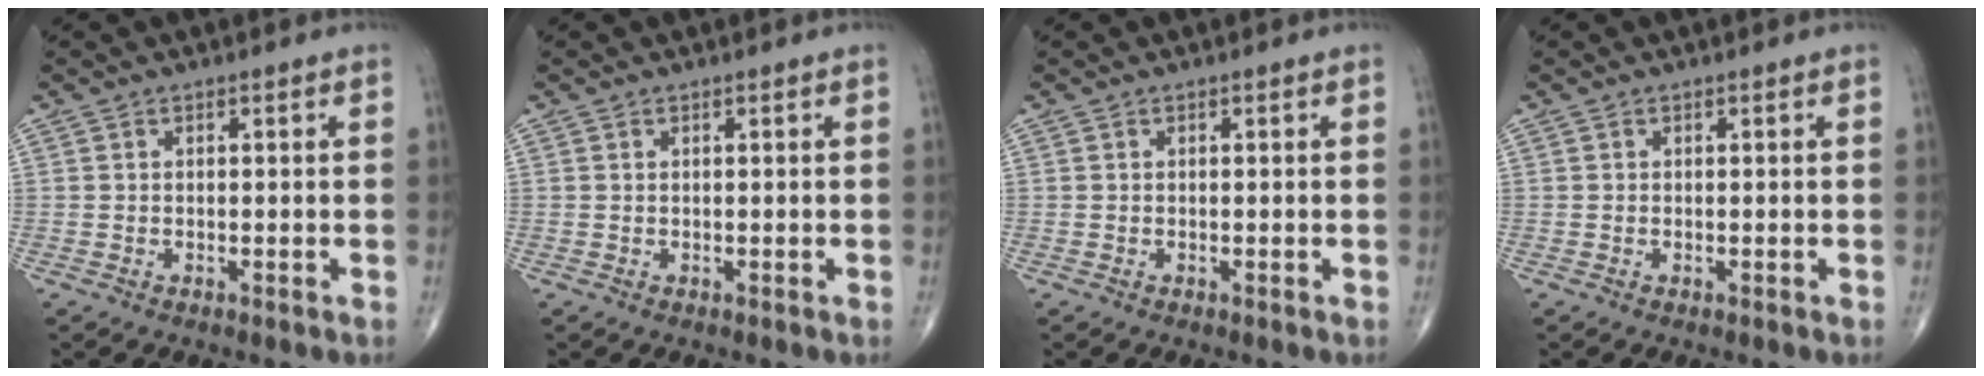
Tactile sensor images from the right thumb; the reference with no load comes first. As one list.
[{"total": 0.0}, {"total": 0.0}, {"total": 0.0}]